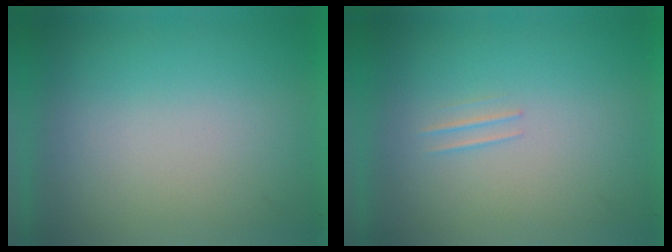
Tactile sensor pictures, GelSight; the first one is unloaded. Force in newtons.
{"total": 1.0}